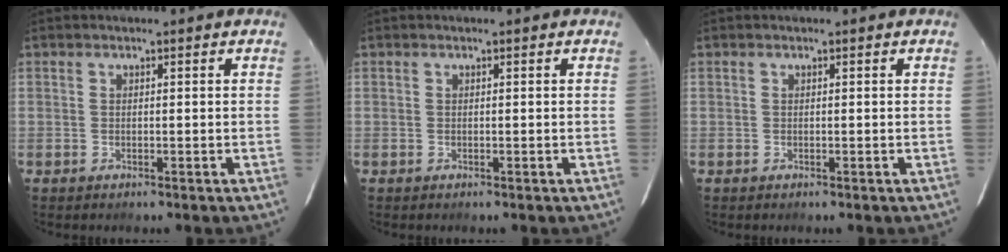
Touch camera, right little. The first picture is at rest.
{"total": 0.0}
{"total": 0.0}